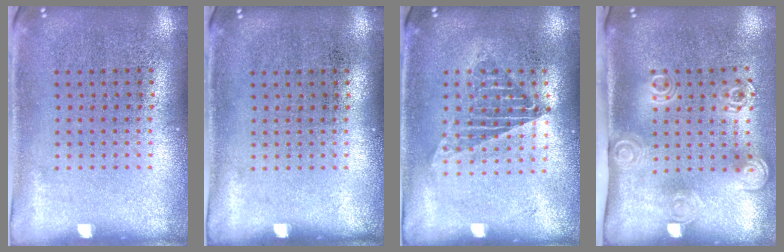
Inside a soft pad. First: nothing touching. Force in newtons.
{"total": 0.0}
{"total": 1.3, "press": 1.2, "slide": 0.6}
{"total": 2.0, "press": 1.4, "slide": 1.5}